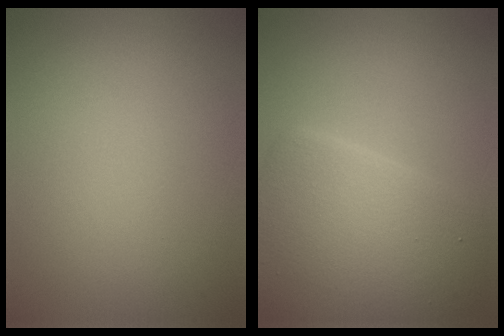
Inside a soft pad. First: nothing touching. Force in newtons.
{"total": 7.6, "press": 7.6, "slide": 0.3}